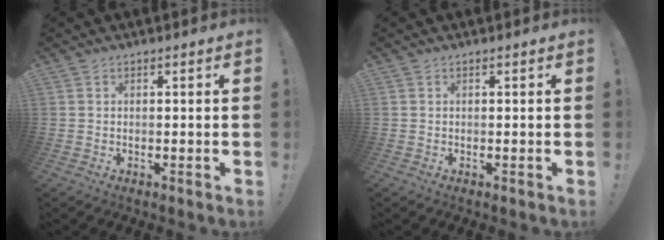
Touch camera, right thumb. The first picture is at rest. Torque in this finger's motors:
{"motor_torque": [0.02, 0.08, -0.32, 0.23, 0.02]}